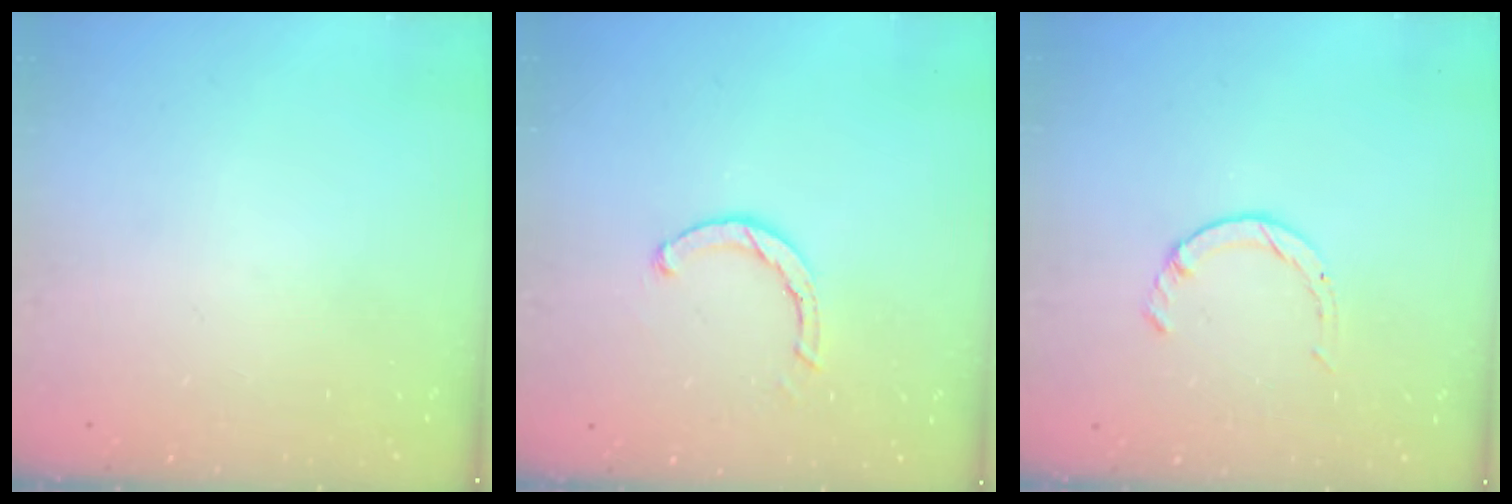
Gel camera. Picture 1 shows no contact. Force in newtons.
{"total": 2.4, "press": 2.4, "slide": 0.1}
{"total": 1.7, "press": 1.7, "slide": 0.2}